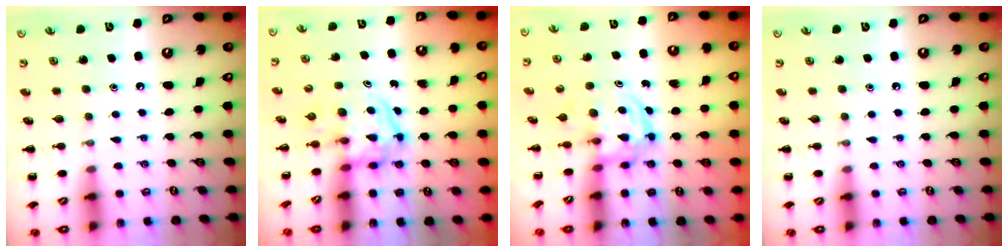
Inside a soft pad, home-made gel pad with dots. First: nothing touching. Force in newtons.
{"total": 4.0, "press": 3.9, "slide": 0.6}
{"total": 3.1, "press": 3.1, "slide": 0.4}
{"total": 0.0}